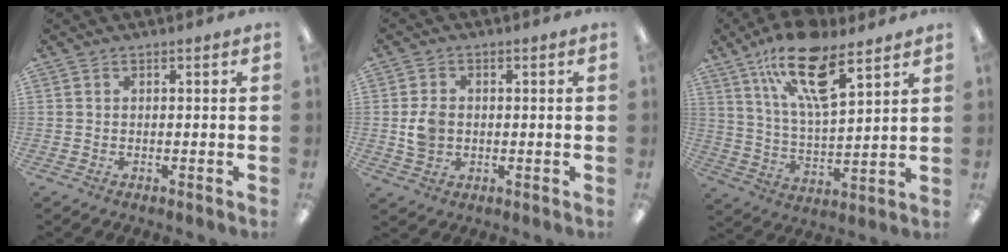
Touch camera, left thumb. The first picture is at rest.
{"total": 5.6, "force": [-0.1, 4.4, 3.4], "torque": [-0.060, 0.006, 0.000]}
{"total": 18.0, "force": [11.1, 6.4, 12.7], "torque": [-0.220, -0.046, 0.189]}